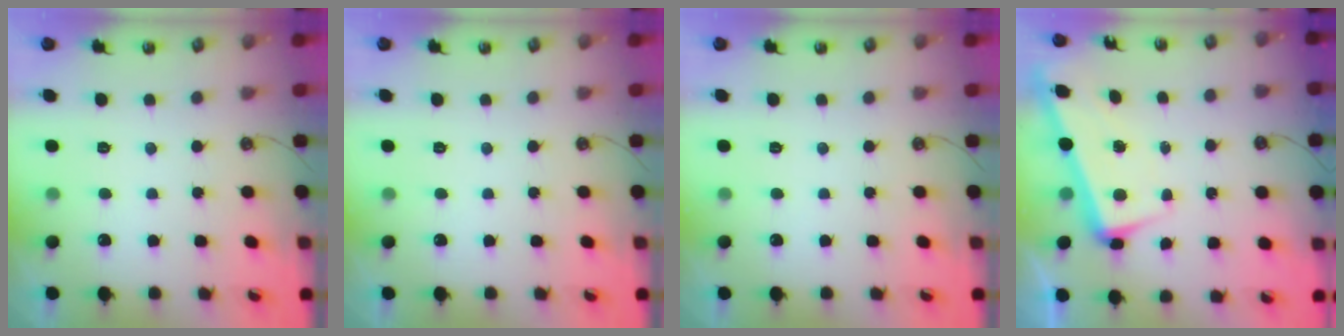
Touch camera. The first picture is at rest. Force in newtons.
{"total": 0.0}
{"total": 0.0}
{"total": 1.9, "press": 1.6, "slide": 1.1}